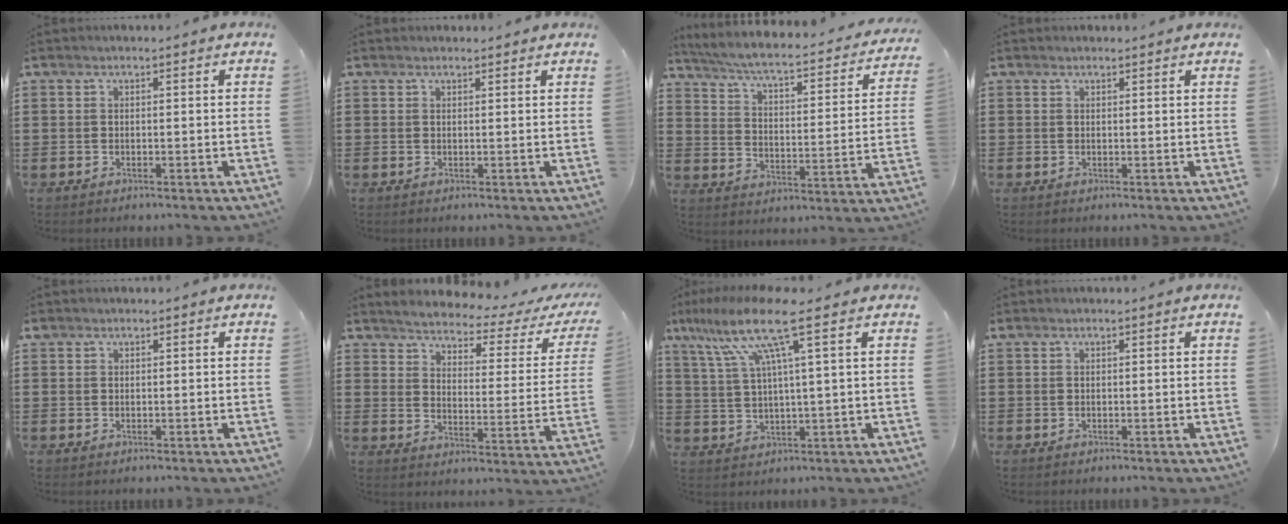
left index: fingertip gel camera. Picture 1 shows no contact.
{"total": 0.7, "force": [0.6, 0.3, 0.0], "torque": [-0.002, 0.001, 0.013]}
{"total": 4.3, "force": [3.6, 0.1, 2.4], "torque": [-0.067, -0.032, 0.050]}
{"total": 0.6, "force": [0.5, 0.2, 0.1], "torque": [-0.004, 0.001, 0.011]}
{"total": 0.5, "force": [0.3, 0.4, 0.2], "torque": [-0.005, 0.004, 0.006]}
{"total": 2.8, "force": [2.6, 0.1, 1.0], "torque": [-0.041, -0.025, 0.034]}
{"total": 11.7, "force": [6.0, 0.7, 10.0], "torque": [-0.229, -0.013, 0.092]}
{"total": 0.0}